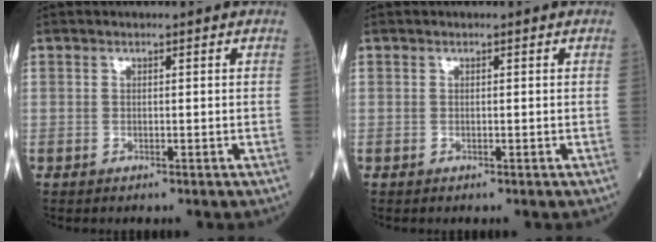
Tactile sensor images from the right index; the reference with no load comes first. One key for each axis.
{"total": 0.0}